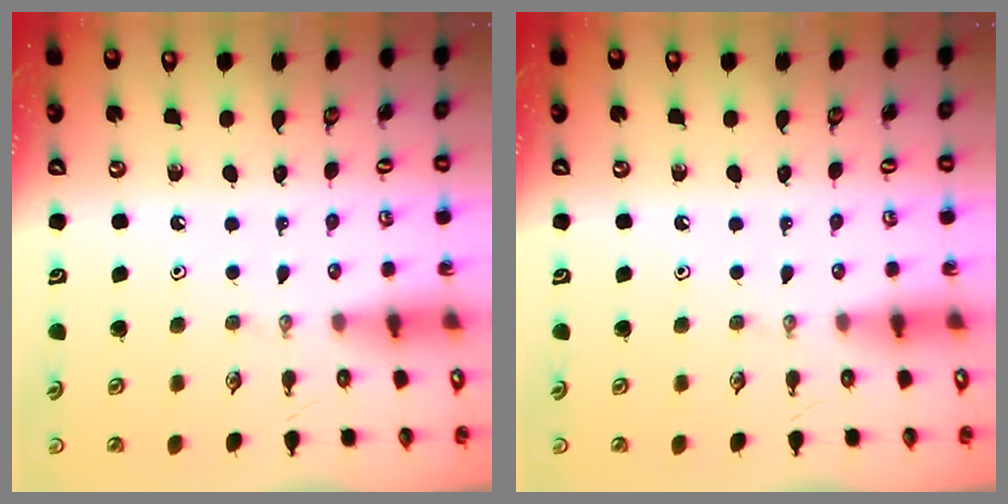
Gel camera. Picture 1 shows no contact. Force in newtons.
{"total": 0.0}